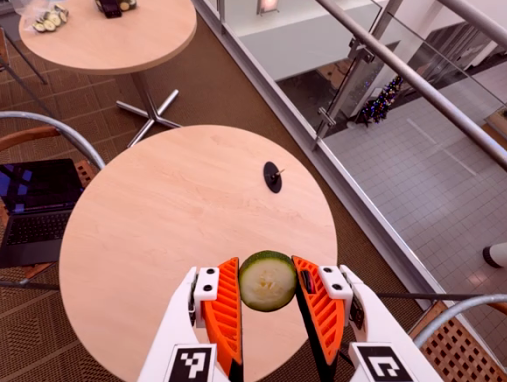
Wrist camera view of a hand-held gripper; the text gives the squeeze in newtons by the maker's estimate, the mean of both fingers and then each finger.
{"total": 7.9, "left": 8.0, "right": 7.9}